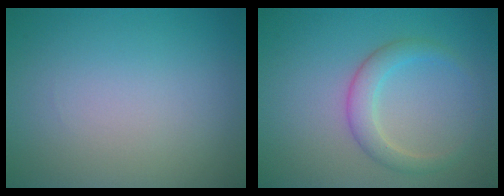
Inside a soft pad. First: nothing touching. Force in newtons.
{"total": 2.6, "press": 2.6, "slide": 0.1}